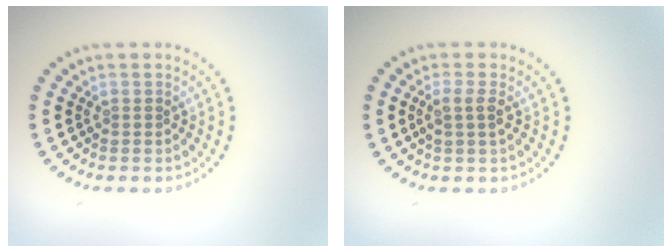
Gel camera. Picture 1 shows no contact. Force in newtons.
{"total": 1.6, "press": 1.4, "slide": 0.8}